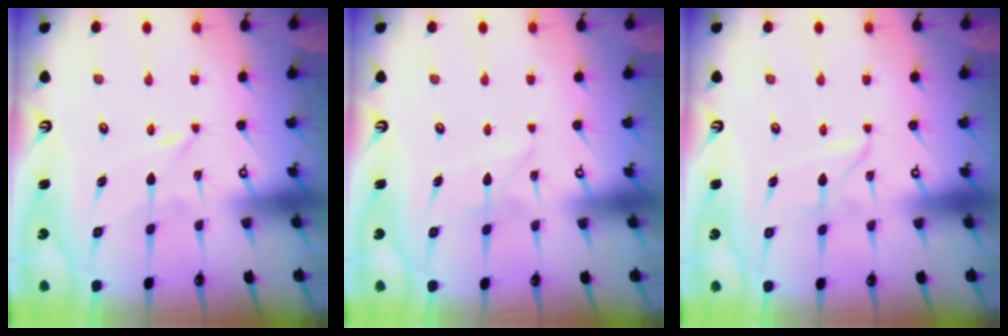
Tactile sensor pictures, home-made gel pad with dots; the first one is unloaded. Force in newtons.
{"total": 2.7, "press": 2.7, "slide": 0.2}
{"total": 2.1, "press": 2.1, "slide": 0.2}